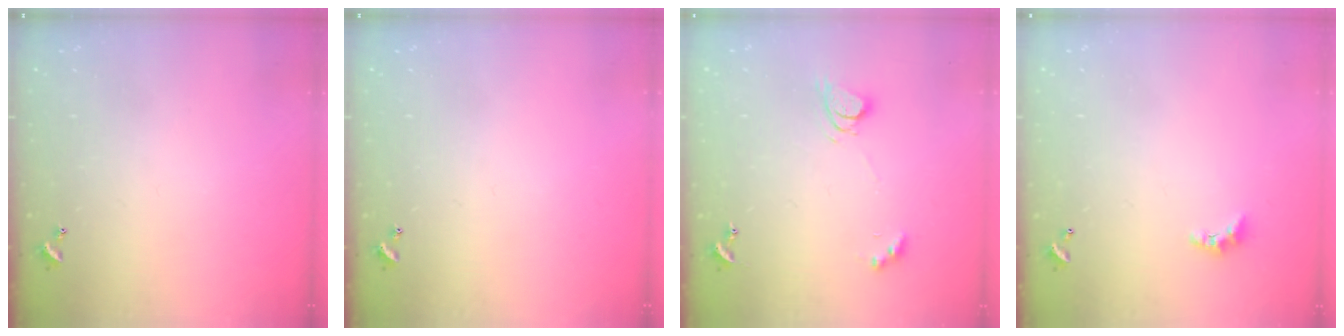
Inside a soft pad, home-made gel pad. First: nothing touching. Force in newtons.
{"total": 0.0}
{"total": 6.2, "press": 6.2, "slide": 0.6}
{"total": 2.7, "press": 2.7, "slide": 0.6}